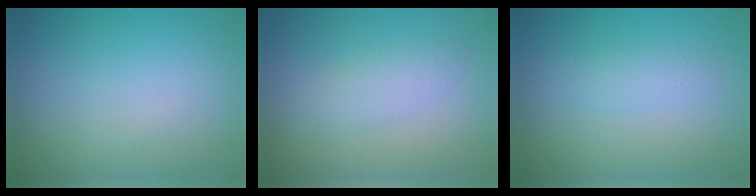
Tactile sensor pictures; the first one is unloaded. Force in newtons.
{"total": 2.1, "press": 2.1, "slide": 0.1}
{"total": 1.4, "press": 1.4, "slide": 0.1}